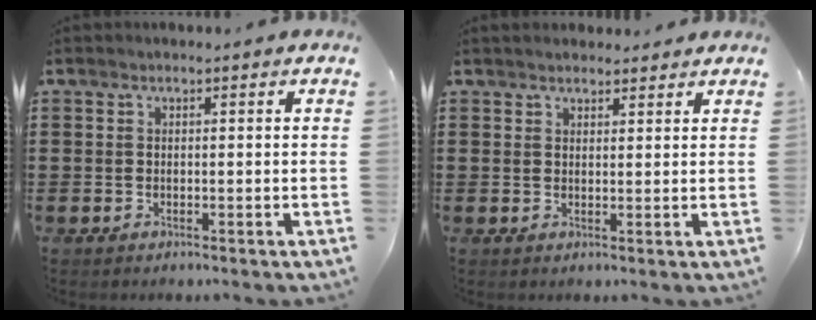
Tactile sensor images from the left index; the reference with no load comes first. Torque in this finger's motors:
{"motor_torque": [0.77, 0.62, 0.00, 0.00]}